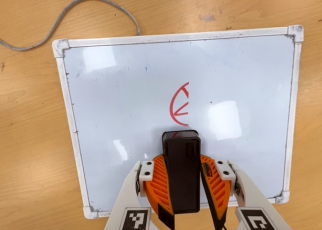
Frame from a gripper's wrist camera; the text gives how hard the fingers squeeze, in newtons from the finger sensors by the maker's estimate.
{"total": 9.6, "left": 9.5, "right": 9.8}